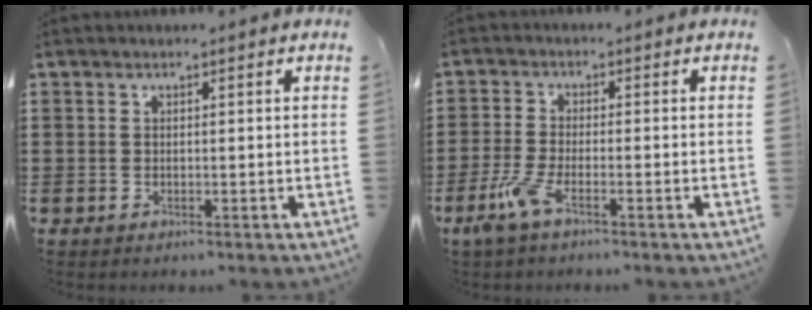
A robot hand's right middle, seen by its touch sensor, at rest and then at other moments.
{"total": 4.5, "force": [-2.3, 0.9, 3.7], "torque": [-0.097, -0.012, -0.050]}